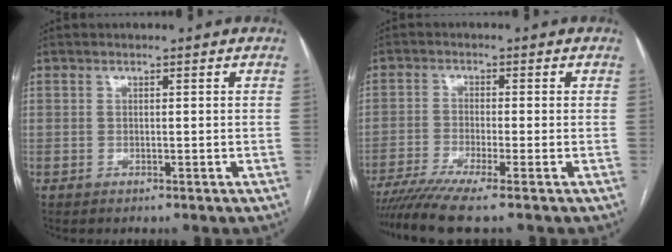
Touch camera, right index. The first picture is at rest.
{"total": 7.4, "force": [-5.7, -1.1, 4.6], "torque": [-0.074, -0.016, -0.099]}